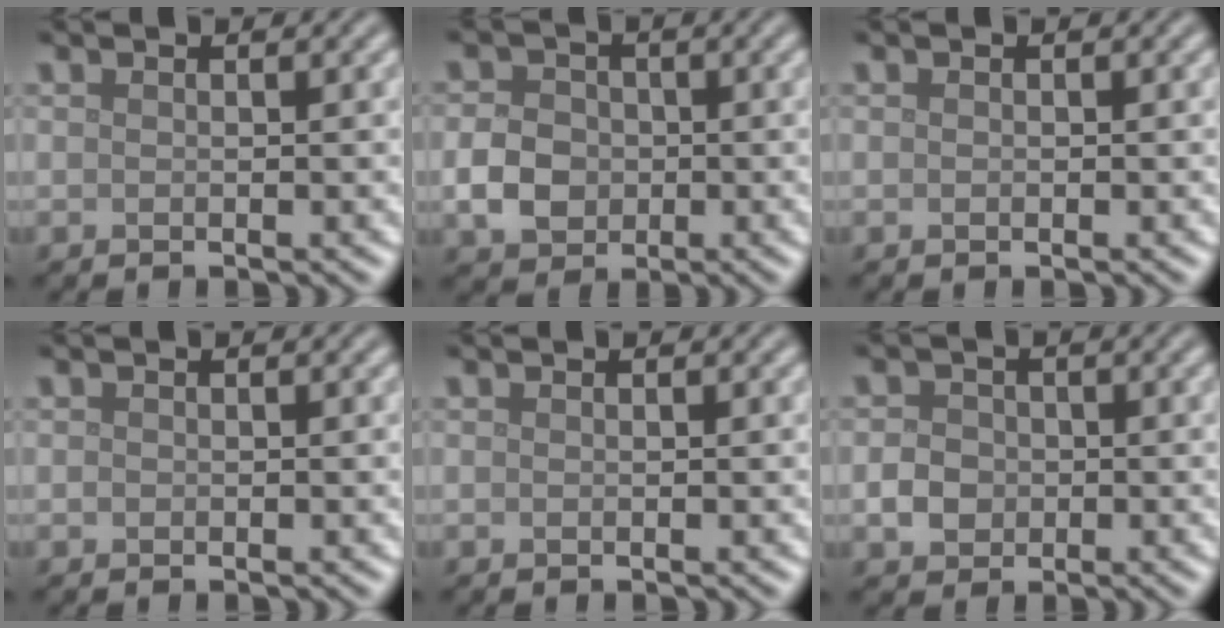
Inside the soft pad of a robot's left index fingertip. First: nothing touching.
{"total": 3.6, "force": [-0.7, 3.1, 1.9], "torque": [-0.035, 0.002, -0.017]}
{"total": 0.0}
{"total": 0.0}
{"total": 0.0}
{"total": 2.4, "force": [-0.5, 2.1, 1.0], "torque": [-0.016, 0.001, -0.014]}